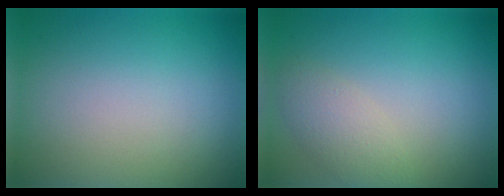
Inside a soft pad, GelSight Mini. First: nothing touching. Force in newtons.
{"total": 2.4, "press": 2.4, "slide": 0.2}